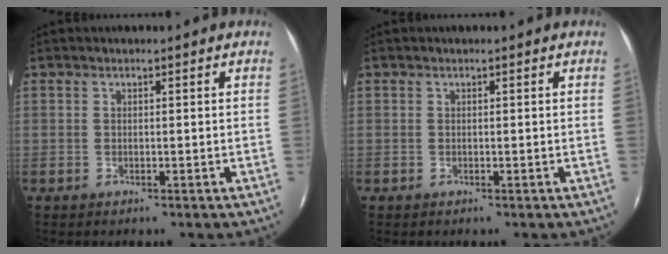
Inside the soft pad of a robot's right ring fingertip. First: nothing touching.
{"total": 0.0}